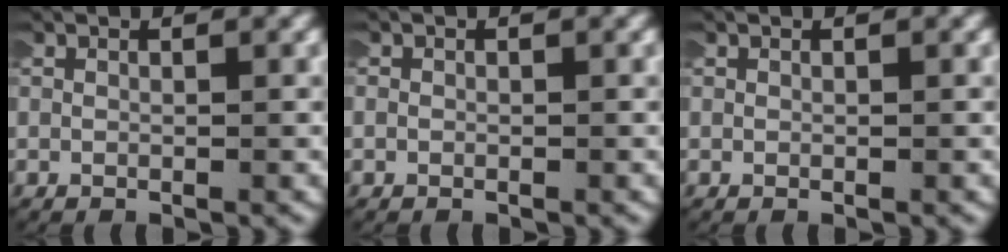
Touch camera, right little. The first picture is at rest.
{"total": 0.9, "force": [-0.3, 0.8, -0.1], "torque": [-0.003, 0.000, -0.008]}
{"total": 0.0}